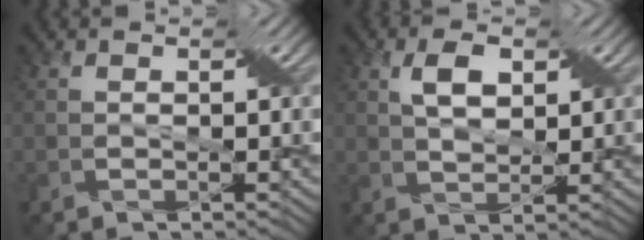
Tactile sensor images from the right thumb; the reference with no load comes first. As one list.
[{"total": 3.7, "force": [1.8, 1.7, 2.7], "torque": [-0.055, 0.006, 0.031]}]